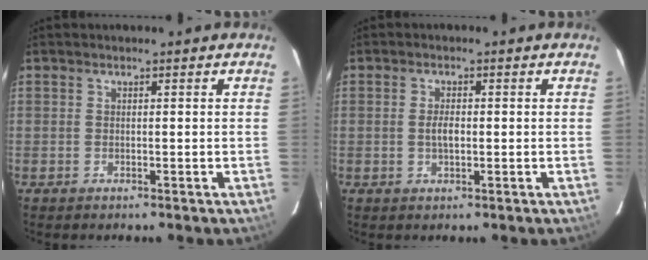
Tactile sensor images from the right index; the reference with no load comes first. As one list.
[{"total": 2.4, "force": [-0.2, 1.1, 2.1], "torque": [-0.040, 0.001, -0.004]}]